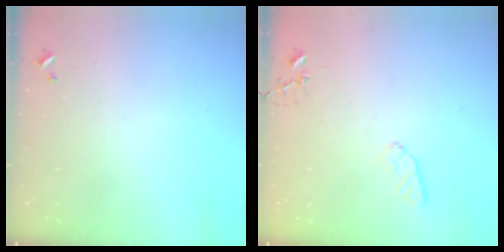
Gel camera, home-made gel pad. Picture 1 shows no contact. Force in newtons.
{"total": 6.1, "press": 6.1, "slide": 0.8}